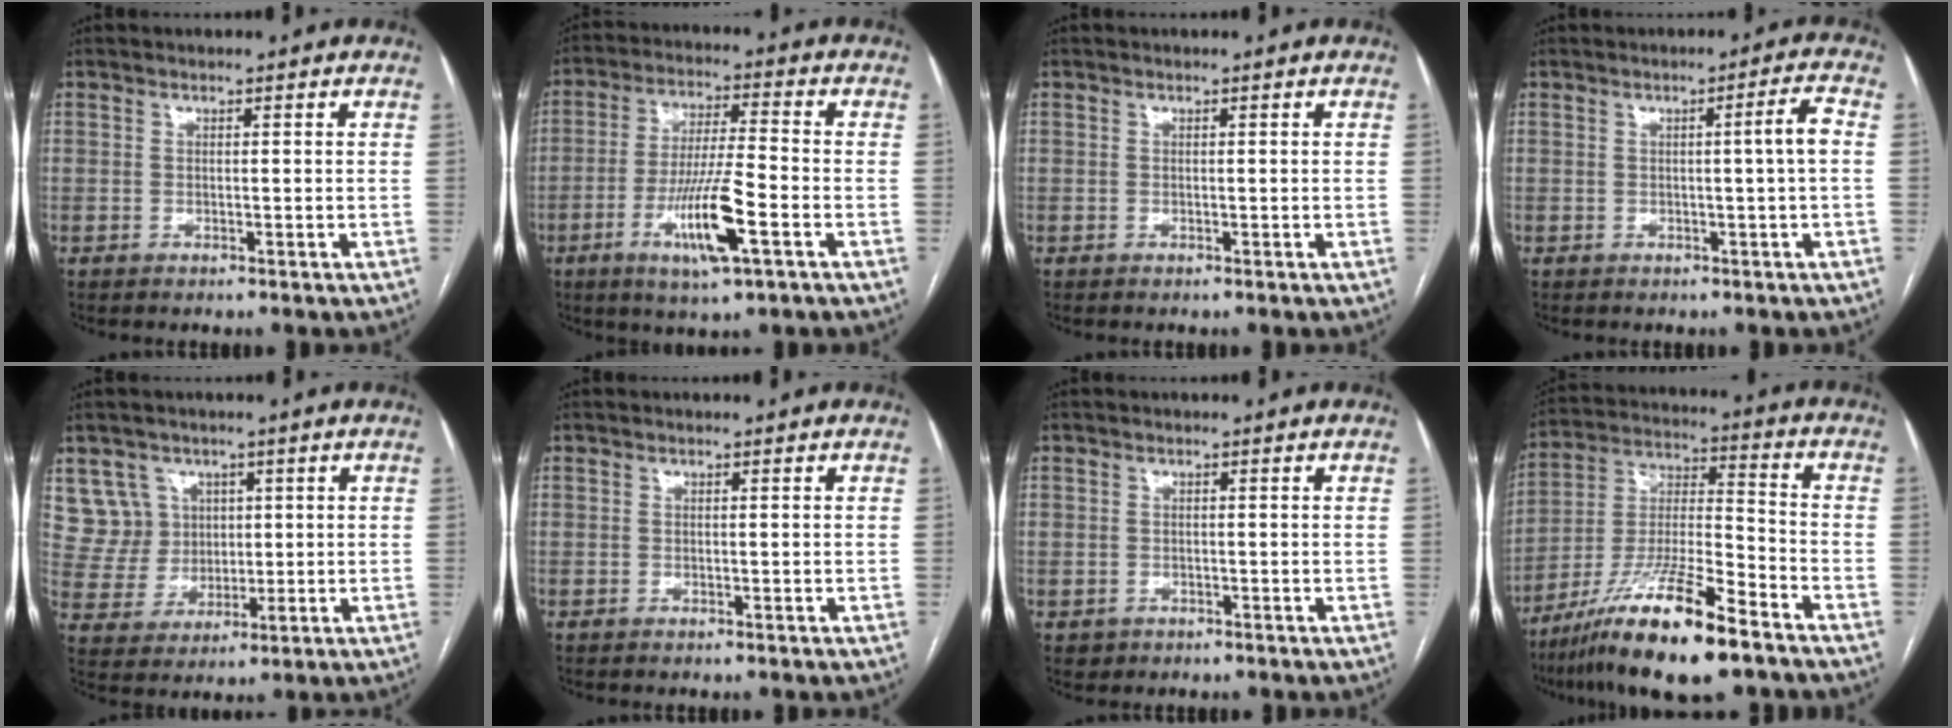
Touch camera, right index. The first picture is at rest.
{"total": 11.7, "force": [-4.5, 0.9, 10.8], "torque": [-0.203, -0.013, -0.079]}
{"total": 0.0}
{"total": 3.4, "force": [-0.1, -0.8, 3.3], "torque": [-0.044, 0.002, 0.000]}
{"total": 7.5, "force": [3.2, 6.8, 0.5], "torque": [-0.010, 0.024, 0.073]}
{"total": 0.0}
{"total": 1.7, "force": [-0.7, 1.6, 0.1], "torque": [-0.001, 0.007, -0.006]}
{"total": 18.1, "force": [-11.9, 2.2, 13.5], "torque": [-0.268, -0.029, -0.214]}